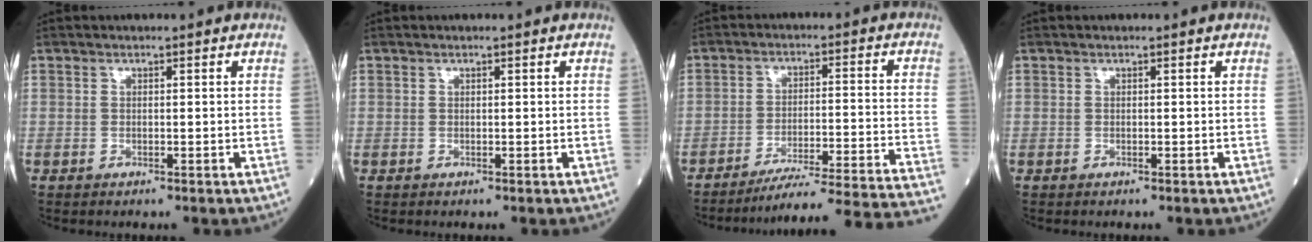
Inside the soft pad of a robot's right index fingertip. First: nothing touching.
{"total": 0.0}
{"total": 22.3, "force": [-20.7, -2.4, 7.9], "torque": [-0.050, -0.021, -0.276]}
{"total": 0.0}